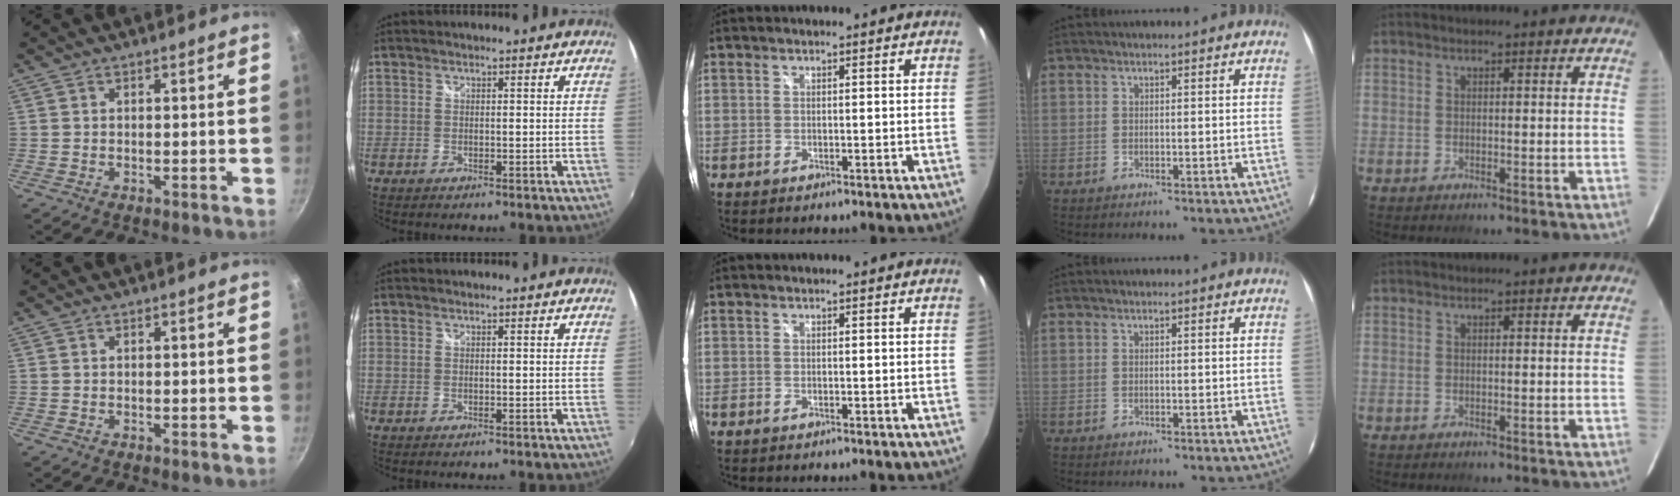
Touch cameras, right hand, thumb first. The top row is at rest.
{}